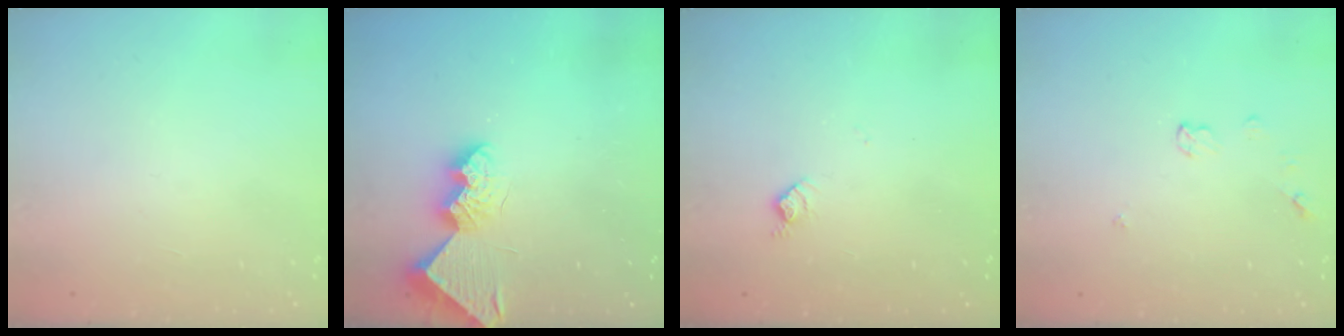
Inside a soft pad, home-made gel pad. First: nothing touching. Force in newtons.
{"total": 10.1, "press": 10.1, "slide": 0.1}
{"total": 6.3, "press": 6.2, "slide": 0.7}
{"total": 3.7, "press": 3.7, "slide": 0.5}